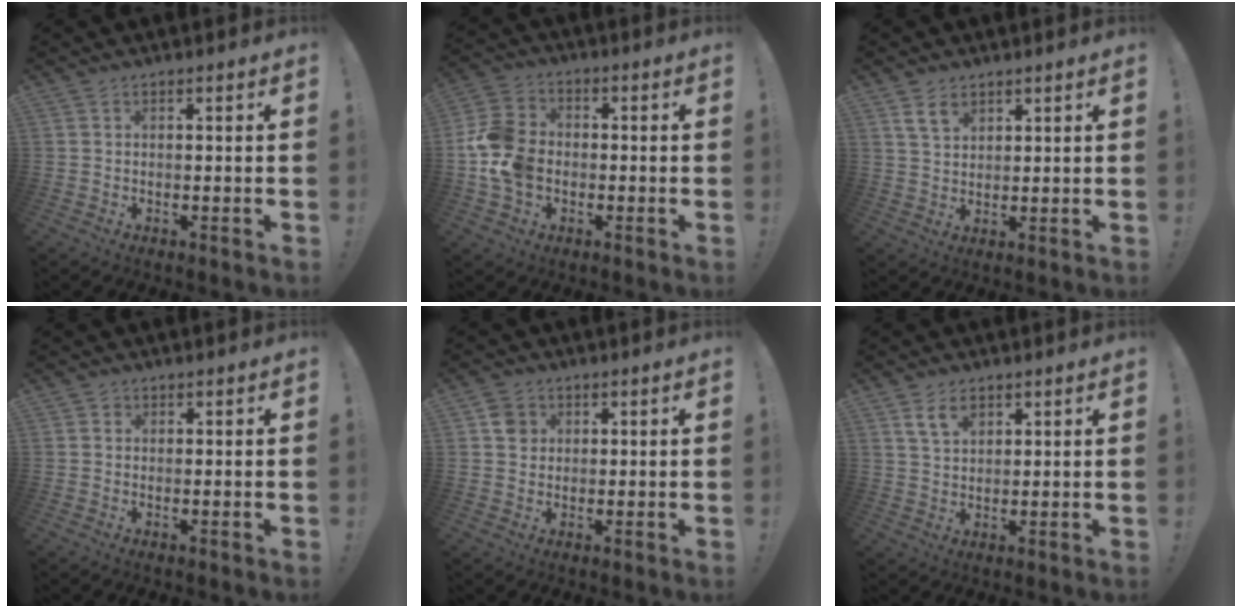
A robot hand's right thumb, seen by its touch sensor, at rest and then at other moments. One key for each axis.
{"total": 13.5, "fx": -2.7, "fy": 10.6, "fz": 7.9, "tx": -0.150, "ty": 0.030, "tz": -0.044}
{"total": 6.0, "fx": 3.5, "fy": 4.1, "fz": 2.7, "tx": -0.043, "ty": -0.009, "tz": 0.068}
{"total": 0.9, "fx": 0.4, "fy": 0.9, "fz": 0.1, "tx": 0.006, "ty": -0.002, "tz": 0.006}
{"total": 4.8, "fx": 1.5, "fy": 4.3, "fz": 1.7, "tx": -0.010, "ty": 0.000, "tz": 0.027}
{"total": 6.3, "fx": 3.6, "fy": 3.9, "fz": 3.3, "tx": -0.055, "ty": -0.008, "tz": 0.069}